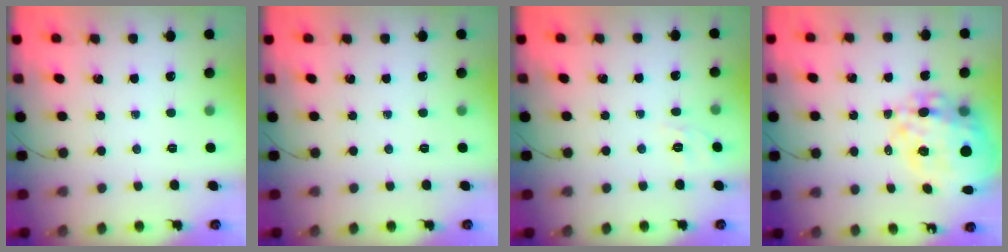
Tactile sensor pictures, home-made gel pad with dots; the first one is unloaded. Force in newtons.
{"total": 0.0}
{"total": 1.5, "press": 0.0, "slide": 1.5}
{"total": 23.4, "press": 22.7, "slide": 5.9}